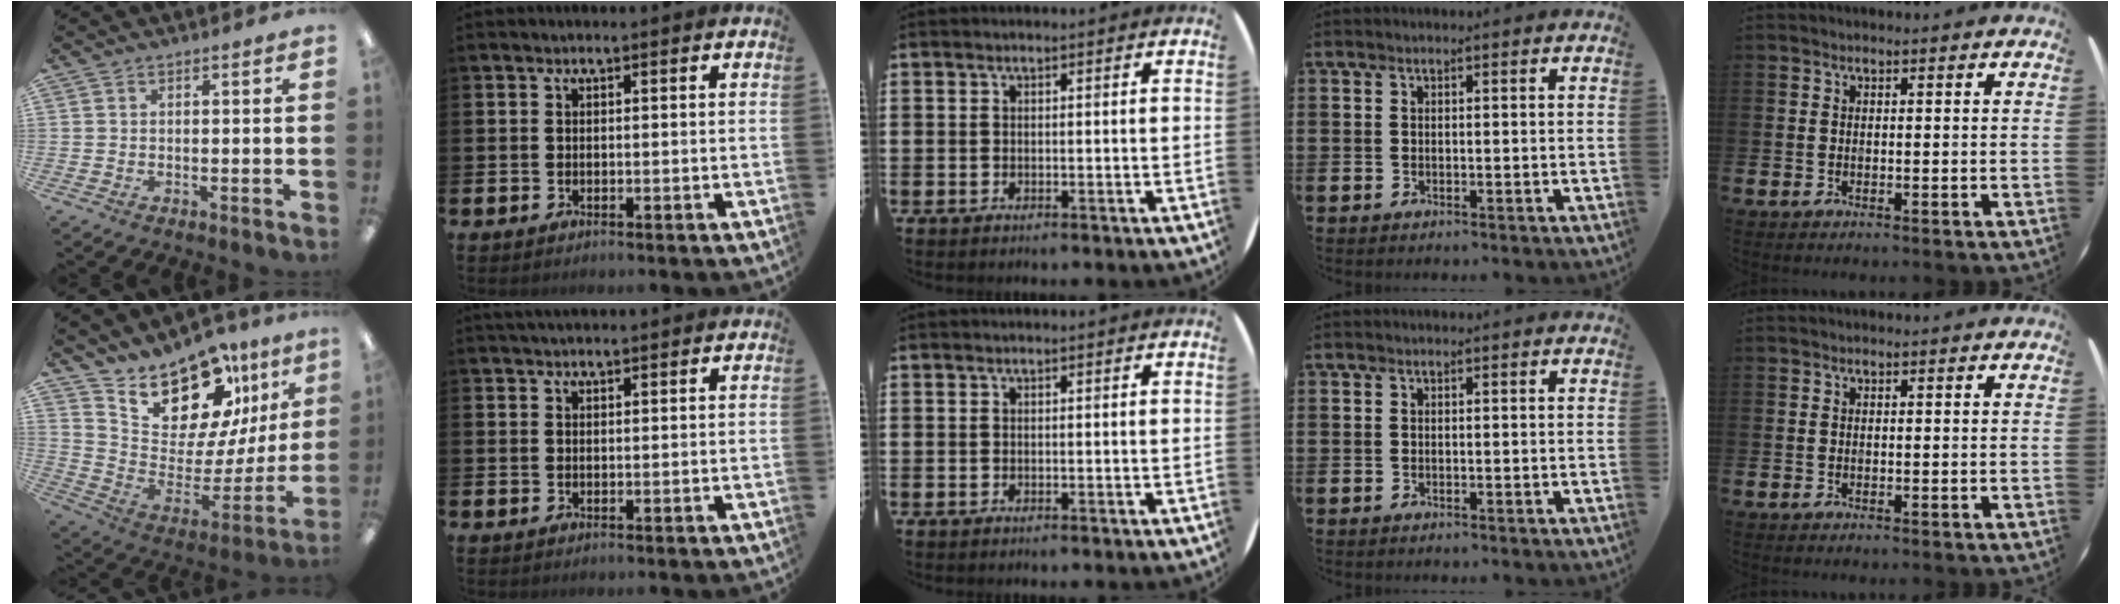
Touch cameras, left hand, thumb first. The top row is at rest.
{"thumb": {"total": 19.9, "force": [16.6, 8.2, 7.3], "torque": [-0.121, -0.131, 0.292]}, "index": {"total": 1.5, "force": [1.4, 0.3, 0.4], "torque": [0.000, -0.001, 0.024]}}